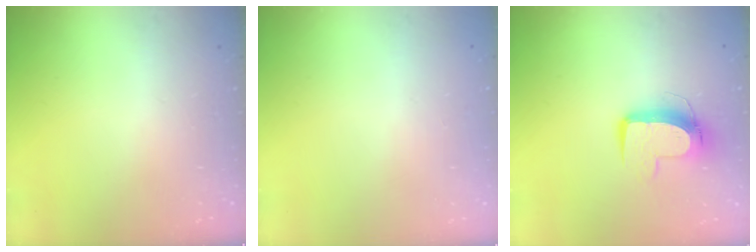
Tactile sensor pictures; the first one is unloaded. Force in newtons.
{"total": 0.5, "press": 0.5, "slide": 0.1}
{"total": 10.3, "press": 10.3, "slide": 0.8}